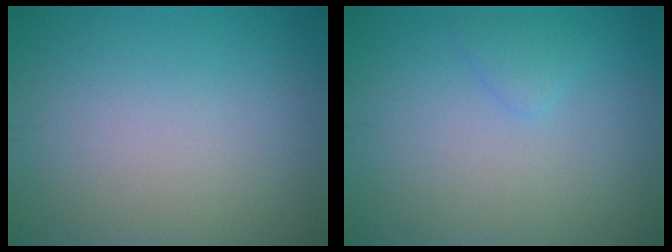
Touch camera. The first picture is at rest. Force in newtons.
{"total": 1.2, "press": 1.1, "slide": 0.1}